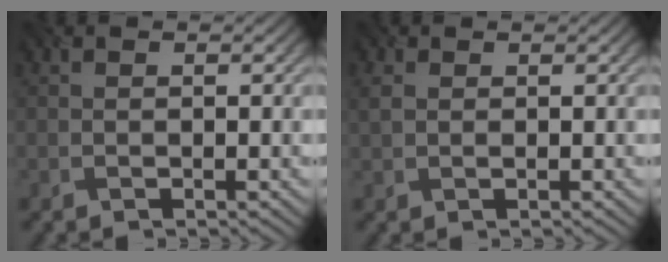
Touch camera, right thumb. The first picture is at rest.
{"total": 1.2, "force": [0.8, 0.6, 0.6], "torque": [-0.029, 0.000, 0.013]}